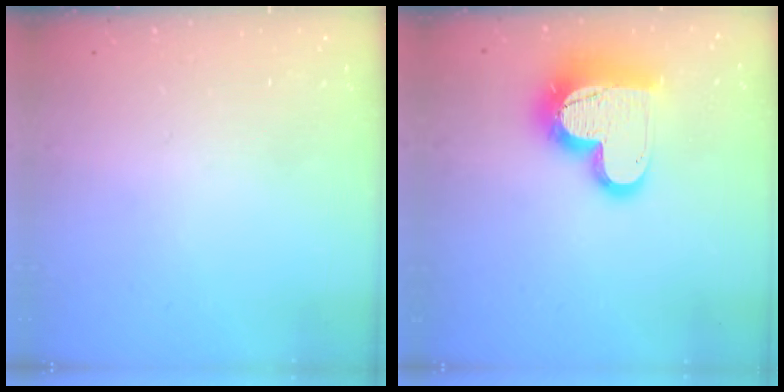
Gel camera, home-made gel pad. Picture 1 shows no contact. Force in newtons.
{"total": 17.1, "press": 17.0, "slide": 1.4}